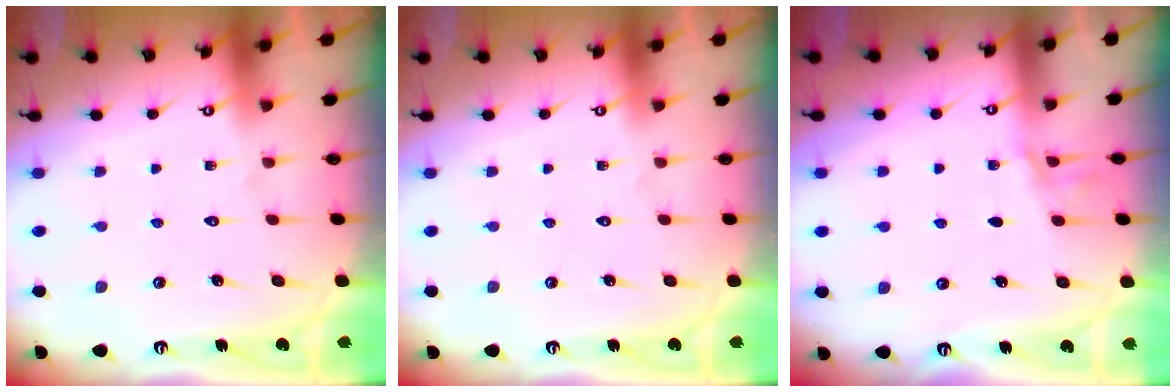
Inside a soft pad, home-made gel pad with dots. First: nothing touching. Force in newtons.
{"total": 0.0}
{"total": 1.3, "press": 1.2, "slide": 0.3}